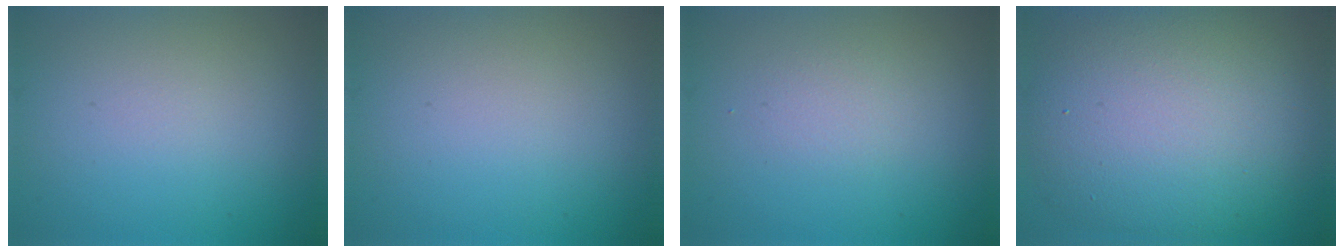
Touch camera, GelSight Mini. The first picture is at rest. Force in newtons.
{"total": 0.0}
{"total": 1.2, "press": 1.2, "slide": 0.1}
{"total": 11.6, "press": 11.6, "slide": 0.6}